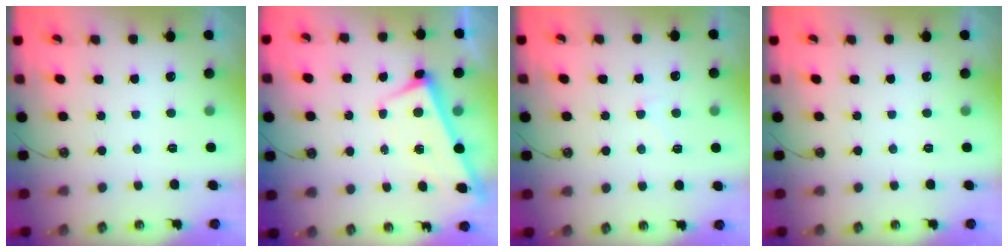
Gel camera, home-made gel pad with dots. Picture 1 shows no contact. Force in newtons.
{"total": 2.8, "press": 2.8, "slide": 0.5}
{"total": 1.5, "press": 1.4, "slide": 0.5}
{"total": 0.0}